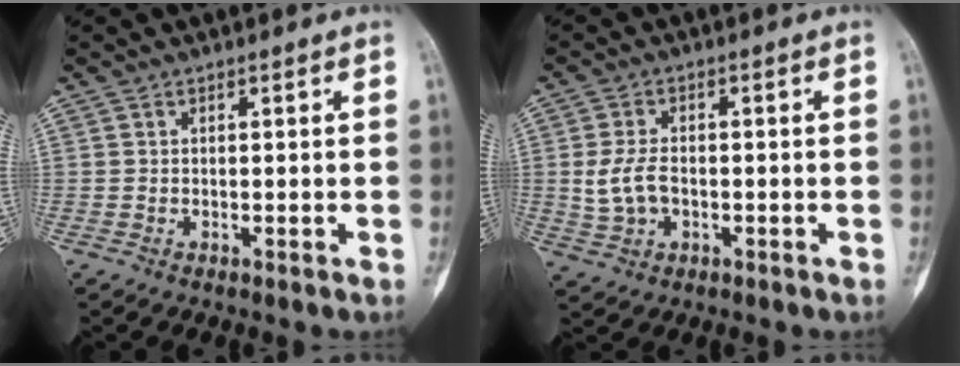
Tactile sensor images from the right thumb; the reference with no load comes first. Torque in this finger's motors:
{"motor_torque": [0.02, 0.00, 0.61, -0.12, 0.01]}